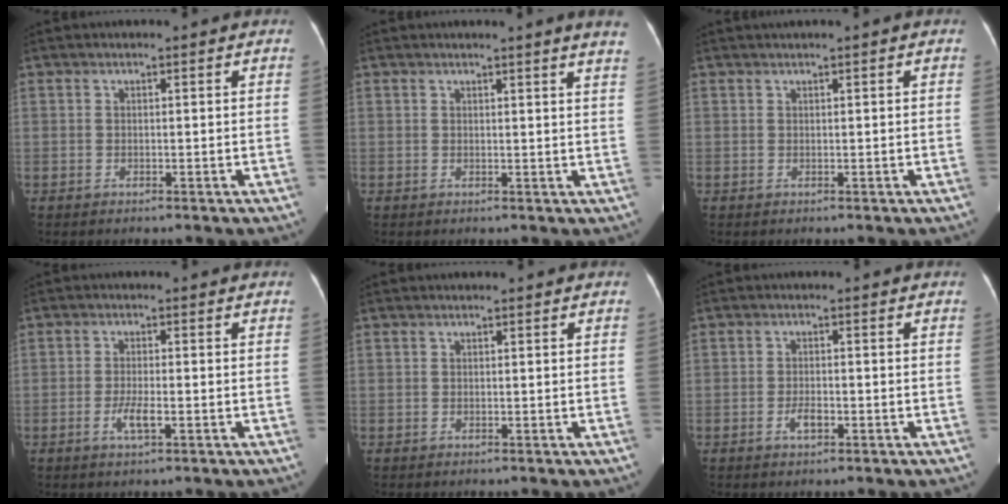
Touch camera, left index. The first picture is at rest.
{"total": 4.7, "force": [4.0, -0.8, 2.3], "torque": [-0.026, -0.015, 0.026]}
{"total": 0.7, "force": [0.3, -0.2, 0.6], "torque": [-0.016, 0.008, 0.012]}
{"total": 2.9, "force": [-1.2, 0.5, 2.6], "torque": [-0.056, -0.002, -0.021]}
{"total": 0.0}
{"total": 2.2, "force": [-1.1, 0.8, 1.7], "torque": [-0.034, 0.001, -0.018]}